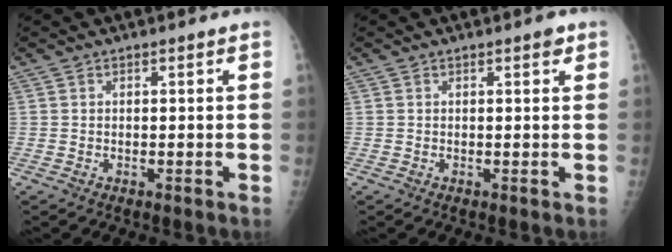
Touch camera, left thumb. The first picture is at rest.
{"total": 1.2, "force": [0.7, 0.5, 0.8], "torque": [-0.006, -0.001, 0.006]}